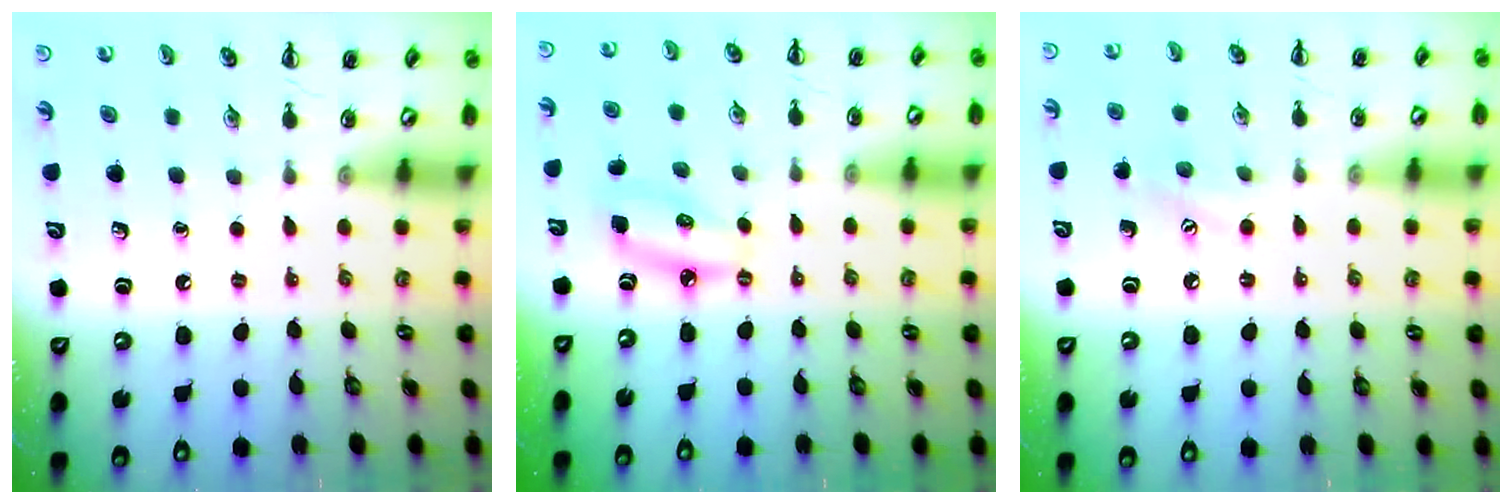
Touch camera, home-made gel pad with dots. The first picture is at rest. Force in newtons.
{"total": 6.5, "press": 6.3, "slide": 1.5}
{"total": 6.6, "press": 6.5, "slide": 1.4}